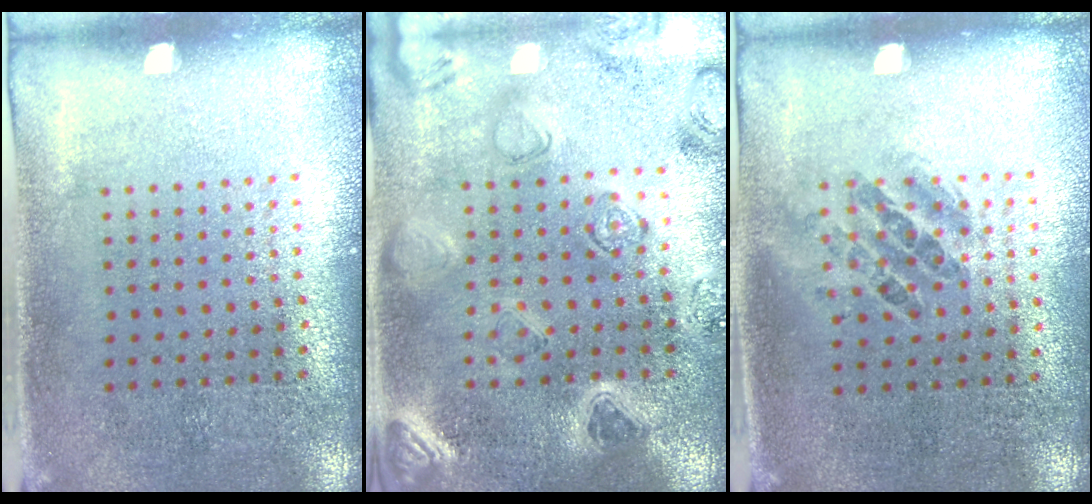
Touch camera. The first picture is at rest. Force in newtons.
{"total": 2.2, "press": 2.2, "slide": 0.2}
{"total": 0.9, "press": 0.8, "slide": 0.5}